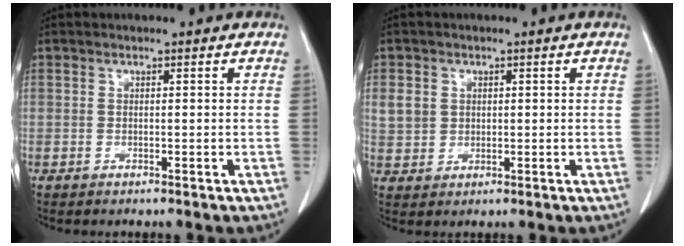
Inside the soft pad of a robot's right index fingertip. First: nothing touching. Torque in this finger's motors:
{"motor_torque": [0.02, 0.10, 0.01, 0.05]}